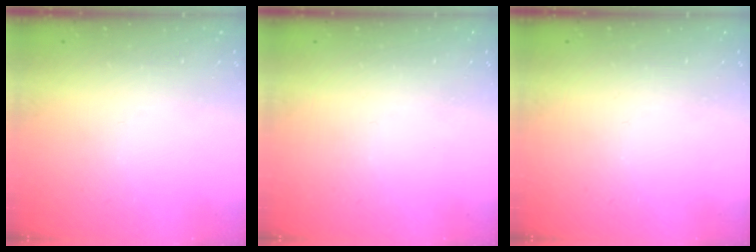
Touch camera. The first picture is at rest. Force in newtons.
{"total": 0.0}
{"total": 0.0}